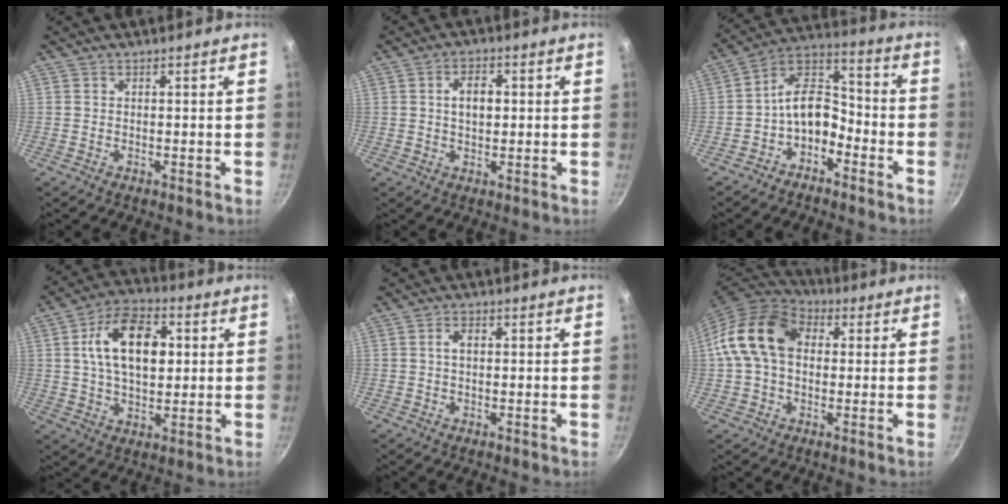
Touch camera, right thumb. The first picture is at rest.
{"total": 4.8, "force": [0.6, 3.0, 3.7], "torque": [-0.051, 0.009, 0.008]}
{"total": 9.5, "force": [-3.1, 6.8, 6.0], "torque": [-0.072, 0.059, -0.074]}
{"total": 15.0, "force": [2.9, 9.1, 11.6], "torque": [-0.173, 0.010, 0.039]}
{"total": 2.2, "force": [0.2, 1.3, 1.7], "torque": [-0.025, 0.007, 0.003]}
{"total": 14.8, "force": [1.8, 10.7, 10.1], "torque": [-0.159, 0.026, 0.014]}